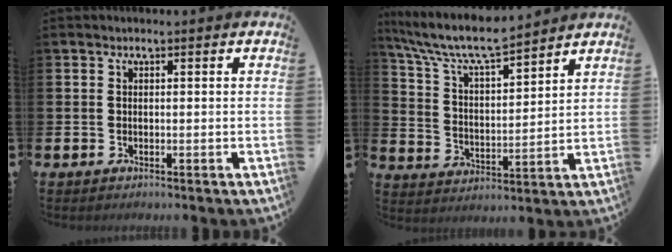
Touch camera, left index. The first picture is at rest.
{"total": 8.4, "force": [7.6, 1.4, 3.2], "torque": [-0.095, -0.045, 0.133]}